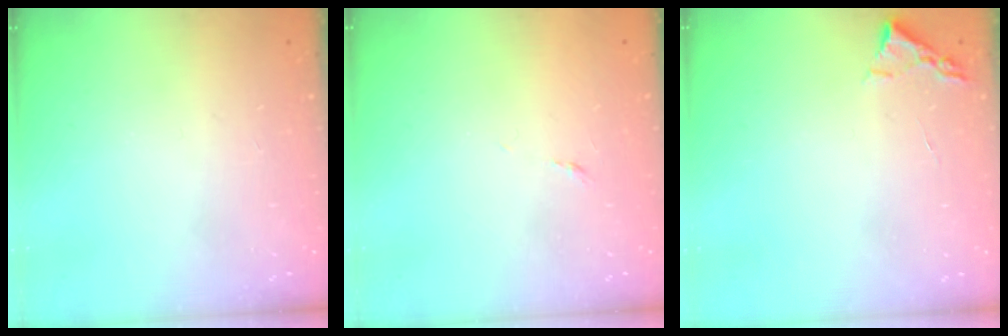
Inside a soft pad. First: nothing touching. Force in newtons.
{"total": 3.8, "press": 3.7, "slide": 0.9}
{"total": 2.4, "press": 2.3, "slide": 0.3}